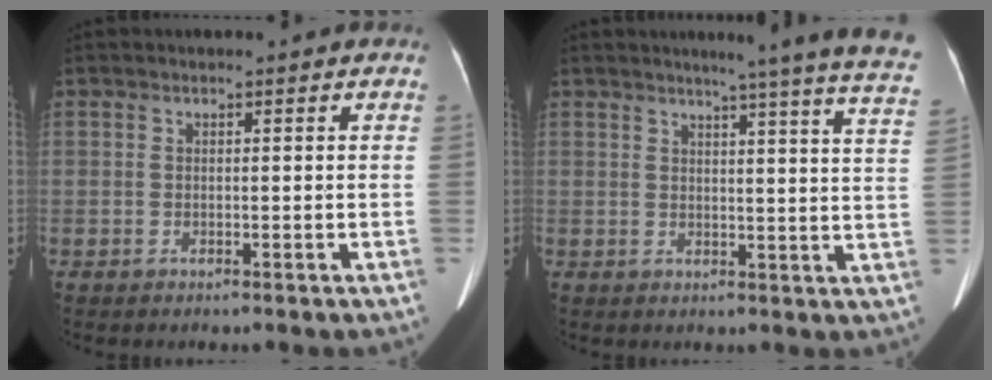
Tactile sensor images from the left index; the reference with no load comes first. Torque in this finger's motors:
{"motor_torque": [0.48, -1.26, 0.09, 0.06]}